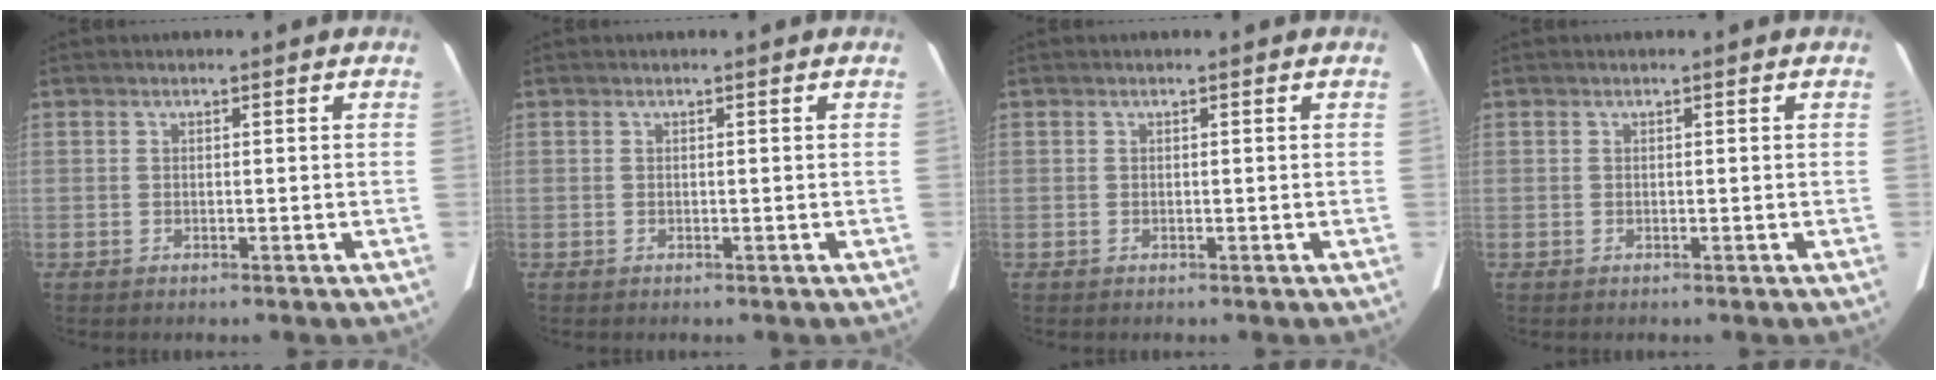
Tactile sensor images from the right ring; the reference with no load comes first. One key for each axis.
{"total": 0.0}
{"total": 0.0}
{"total": 0.0}